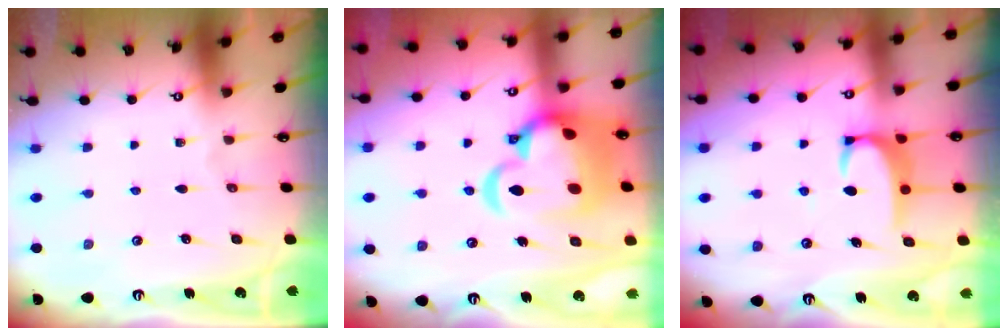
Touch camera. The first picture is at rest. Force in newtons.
{"total": 14.9, "press": 14.7, "slide": 2.4}
{"total": 3.4, "press": 3.4, "slide": 0.3}